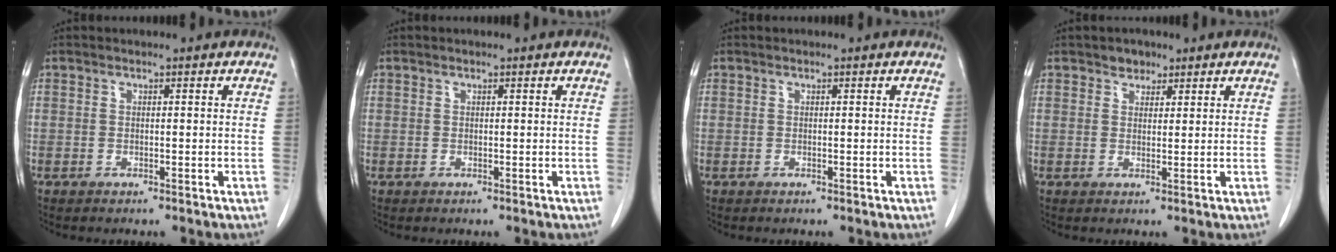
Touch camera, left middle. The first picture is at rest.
{"total": 0.0}
{"total": 0.0}
{"total": 2.2, "force": [1.5, 1.5, 0.5], "torque": [-0.008, 0.000, 0.024]}